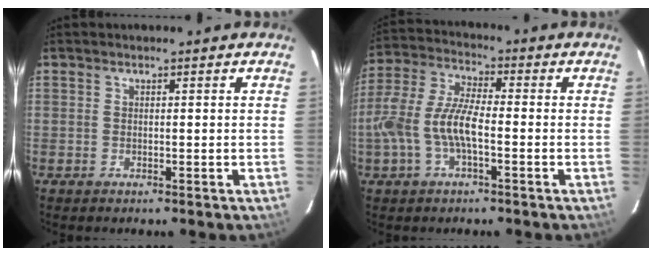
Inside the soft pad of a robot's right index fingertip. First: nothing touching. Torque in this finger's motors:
{"motor_torque": [1.47, -0.31, 0.76, 0.20]}